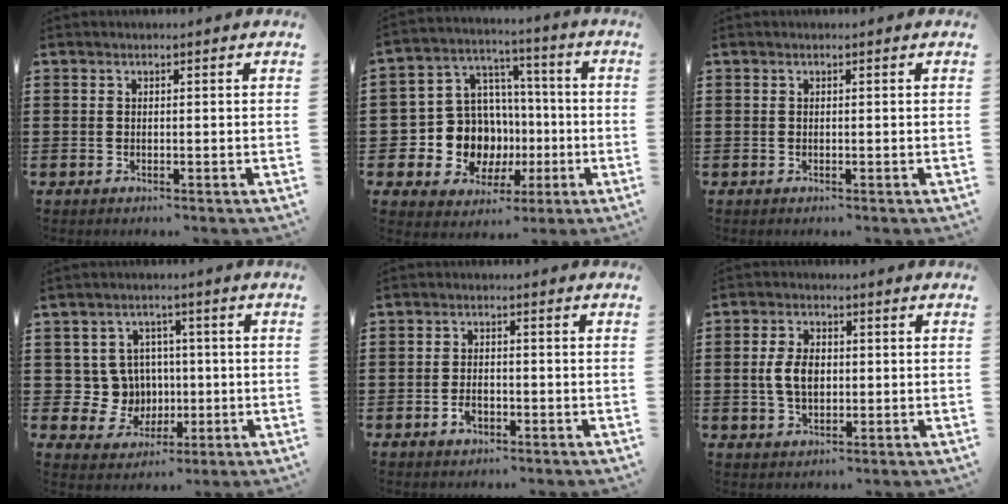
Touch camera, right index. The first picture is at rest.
{"total": 11.2, "force": [-1.9, 10.1, 4.4], "torque": [-0.129, 0.001, -0.025]}
{"total": 0.0}
{"total": 6.9, "force": [0.3, 6.6, 1.7], "torque": [-0.056, 0.012, 0.011]}
{"total": 2.4, "force": [-1.1, 1.4, 1.6], "torque": [-0.031, 0.002, -0.021]}
{"total": 5.3, "force": [0.2, 3.3, 4.1], "torque": [-0.100, 0.006, -0.002]}